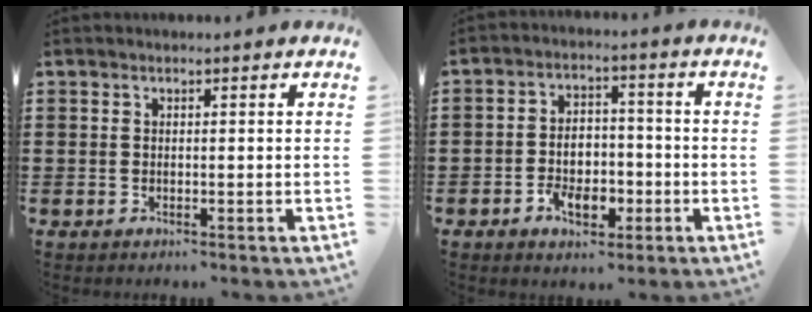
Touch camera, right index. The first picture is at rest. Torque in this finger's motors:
{"motor_torque": [1.22, 0.92, 0.44, 0.12]}